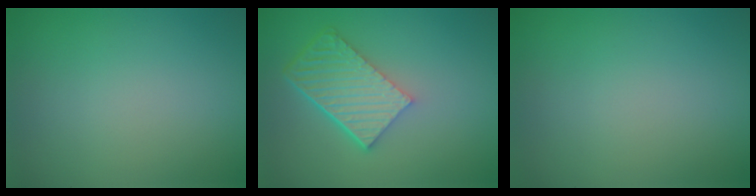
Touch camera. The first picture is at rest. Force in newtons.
{"total": 6.2, "press": 4.4, "slide": 4.3}
{"total": 0.0}